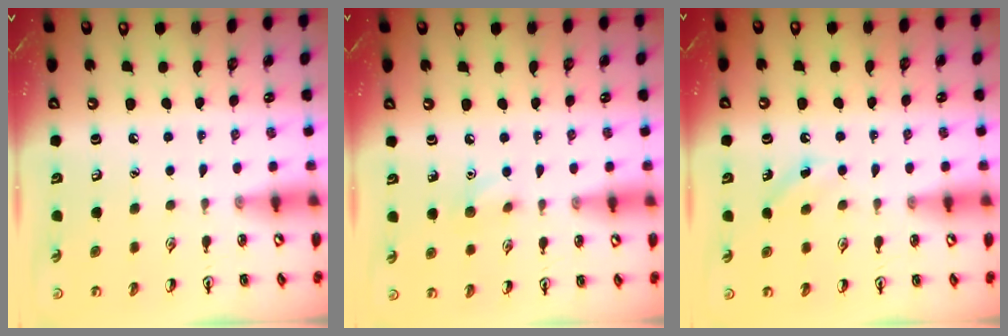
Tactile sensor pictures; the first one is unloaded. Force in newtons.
{"total": 5.9, "press": 5.6, "slide": 1.8}
{"total": 2.8, "press": 2.6, "slide": 0.9}